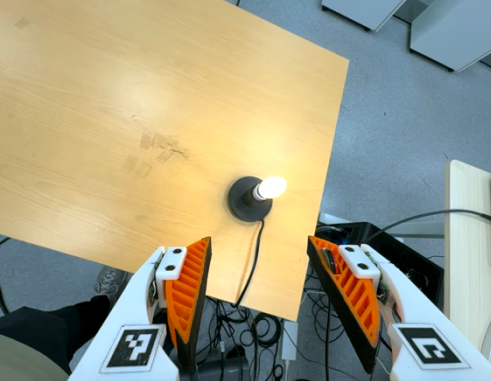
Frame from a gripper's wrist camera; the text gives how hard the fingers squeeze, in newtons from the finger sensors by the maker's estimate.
{"total": 0.0}